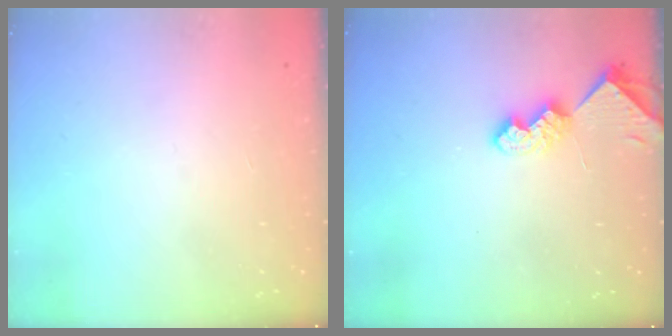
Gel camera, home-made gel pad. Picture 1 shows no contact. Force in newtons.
{"total": 7.5, "press": 7.5, "slide": 0.7}